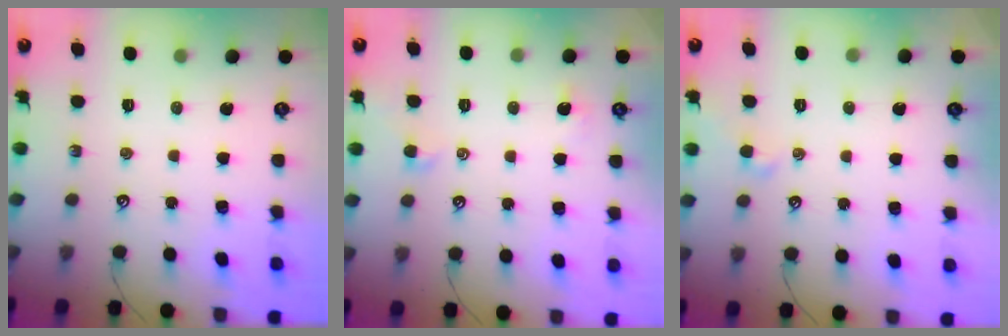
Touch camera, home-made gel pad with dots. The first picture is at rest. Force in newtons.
{"total": 1.4, "press": 1.3, "slide": 0.6}
{"total": 0.5, "press": 0.1, "slide": 0.5}